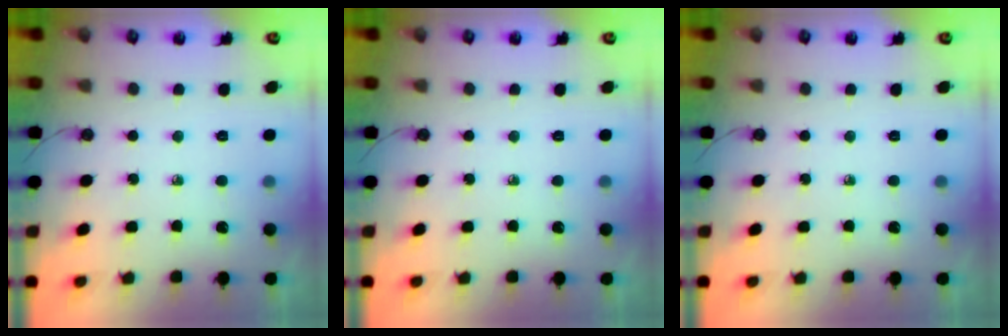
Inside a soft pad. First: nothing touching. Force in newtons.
{"total": 0.0}
{"total": 0.0}